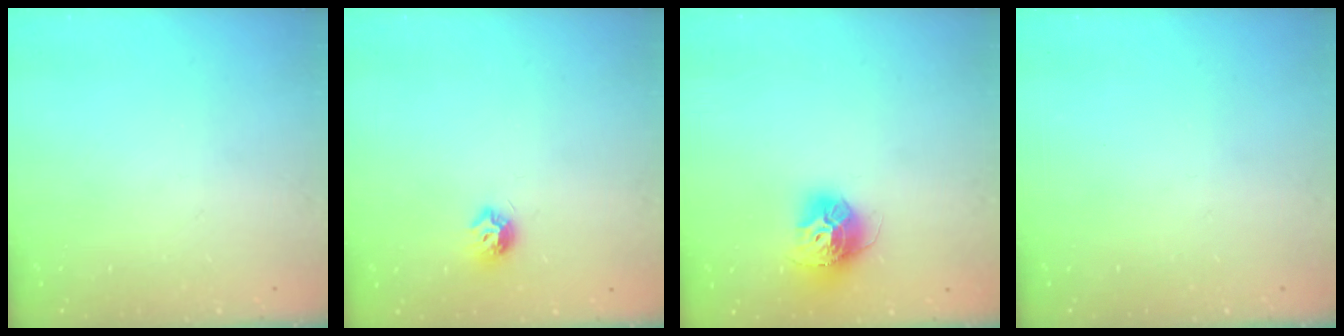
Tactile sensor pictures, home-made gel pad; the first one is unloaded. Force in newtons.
{"total": 6.5, "press": 6.5, "slide": 0.3}
{"total": 12.8, "press": 12.8, "slide": 1.1}
{"total": 0.0}